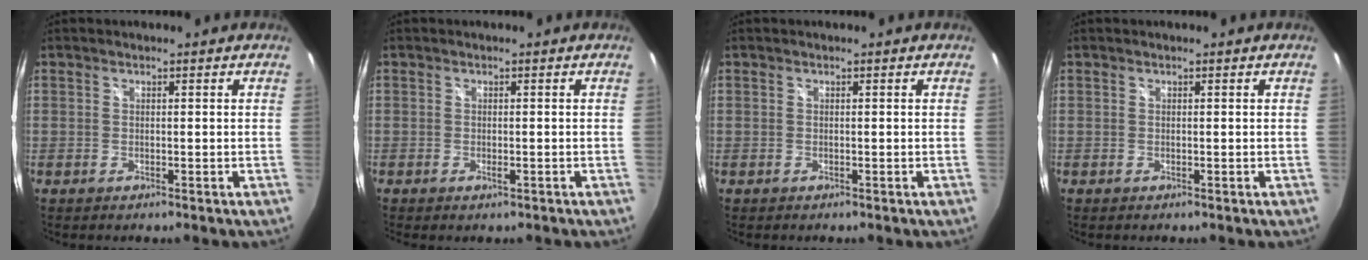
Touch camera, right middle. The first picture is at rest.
{"total": 0.7, "force": [0.0, 0.5, 0.5], "torque": [-0.005, 0.000, 0.000]}
{"total": 0.5, "force": [0.5, -0.1, -0.2], "torque": [0.004, 0.000, 0.008]}
{"total": 0.0}